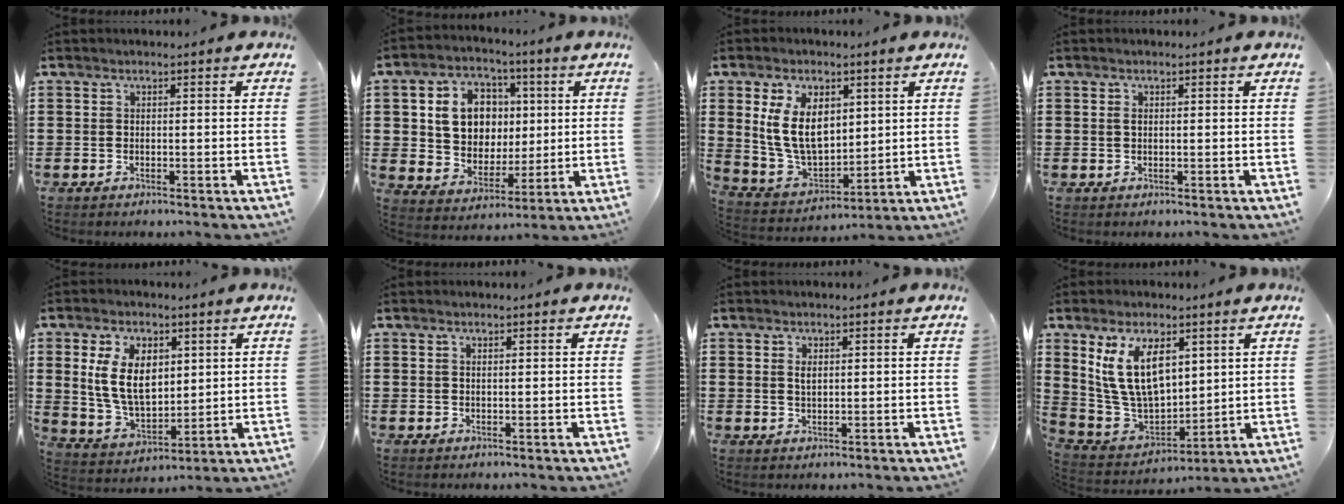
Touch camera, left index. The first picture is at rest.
{"total": 9.8, "force": [2.3, 8.2, 5.0], "torque": [-0.104, 0.018, 0.043]}
{"total": 10.8, "force": [3.4, 6.6, 7.8], "torque": [-0.182, 0.002, 0.061]}
{"total": 1.0, "force": [0.2, 0.5, 0.9], "torque": [-0.019, 0.003, 0.003]}
{"total": 10.2, "force": [3.0, 6.2, 7.6], "torque": [-0.171, 0.007, 0.053]}
{"total": 0.8, "force": [0.3, 0.3, 0.7], "torque": [-0.015, 0.002, 0.005]}
{"total": 1.5, "force": [0.5, 0.6, 1.2], "torque": [-0.026, 0.004, 0.009]}
{"total": 12.6, "force": [5.0, 6.9, 9.2], "torque": [-0.219, 0.001, 0.093]}